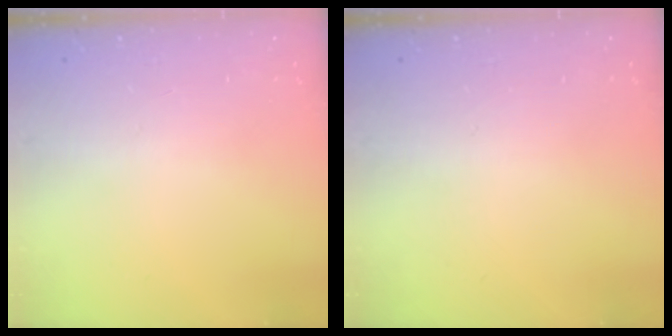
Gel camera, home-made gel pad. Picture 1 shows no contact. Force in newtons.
{"total": 0.0}